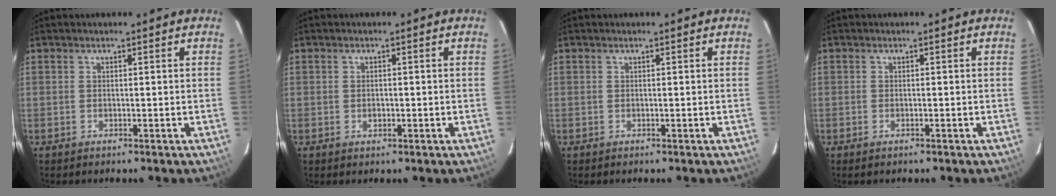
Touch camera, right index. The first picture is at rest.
{"total": 1.3, "force": [-0.2, 1.1, 0.7], "torque": [-0.012, 0.001, -0.004]}
{"total": 0.0}
{"total": 0.9, "force": [-0.6, 0.4, 0.5], "torque": [-0.011, -0.002, -0.011]}